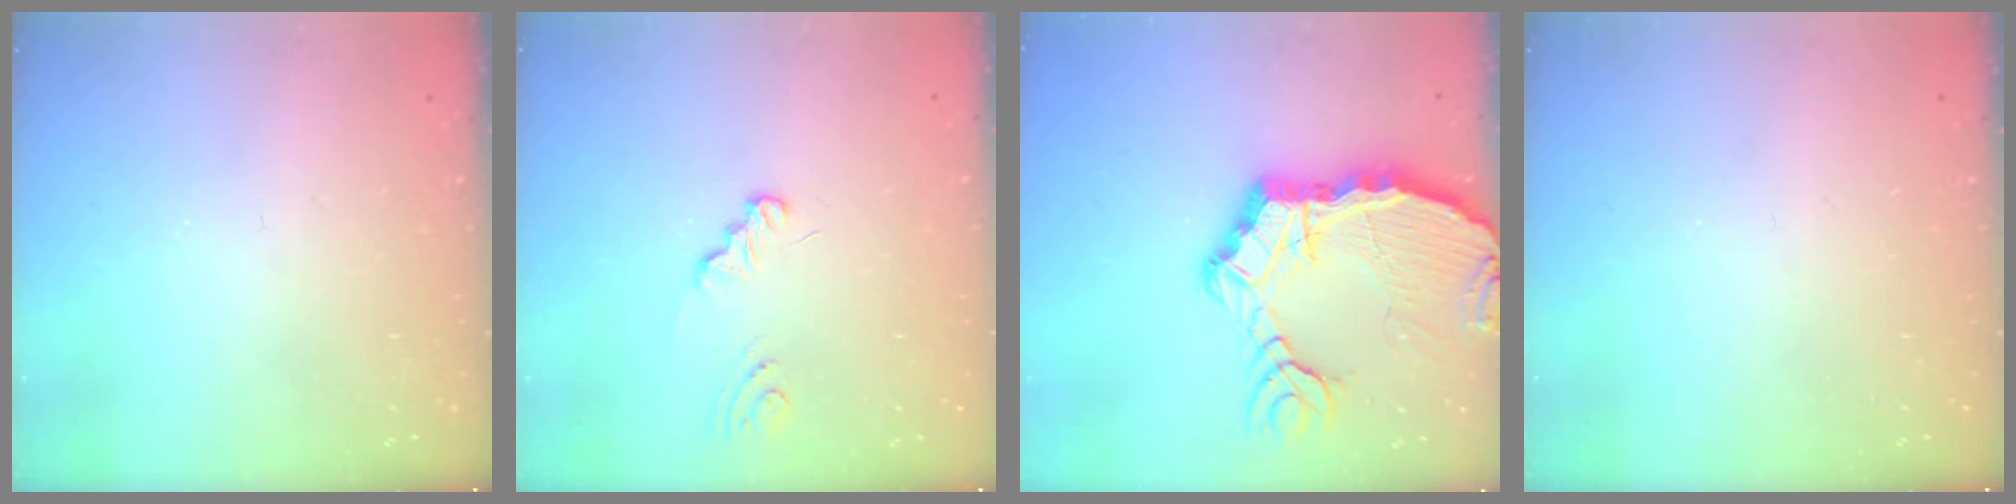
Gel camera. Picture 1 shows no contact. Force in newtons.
{"total": 1.2, "press": 1.2, "slide": 0.1}
{"total": 12.4, "press": 12.3, "slide": 1.6}
{"total": 0.0}